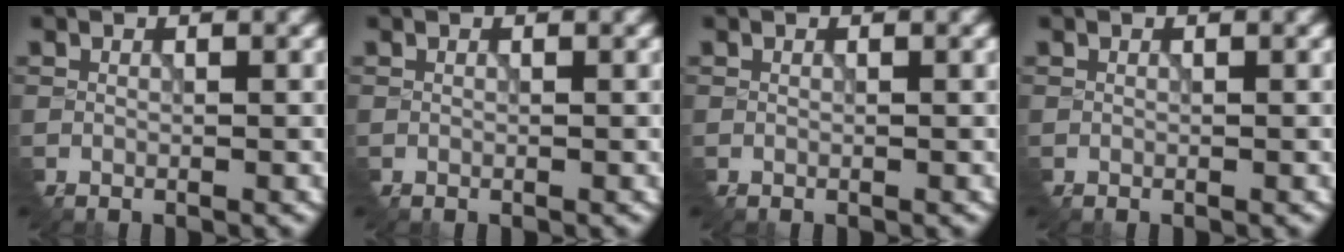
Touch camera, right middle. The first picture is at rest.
{"total": 0.0}
{"total": 0.0}
{"total": 0.0}